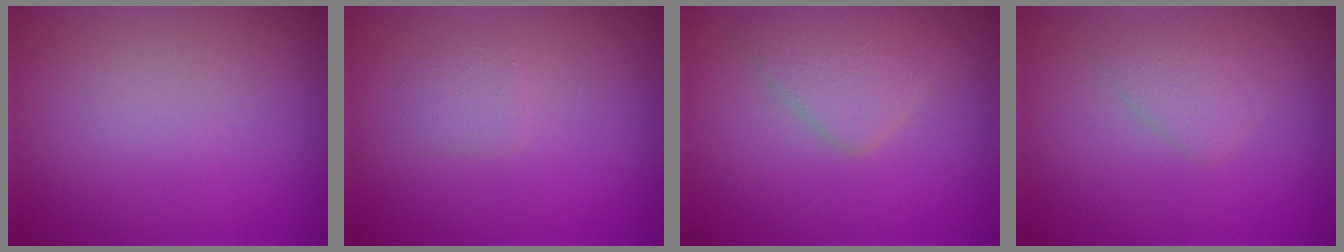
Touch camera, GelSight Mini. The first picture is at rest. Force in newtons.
{"total": 1.1, "press": 1.1, "slide": 0.0}
{"total": 2.7, "press": 2.7, "slide": 0.2}
{"total": 1.7, "press": 1.7, "slide": 0.0}